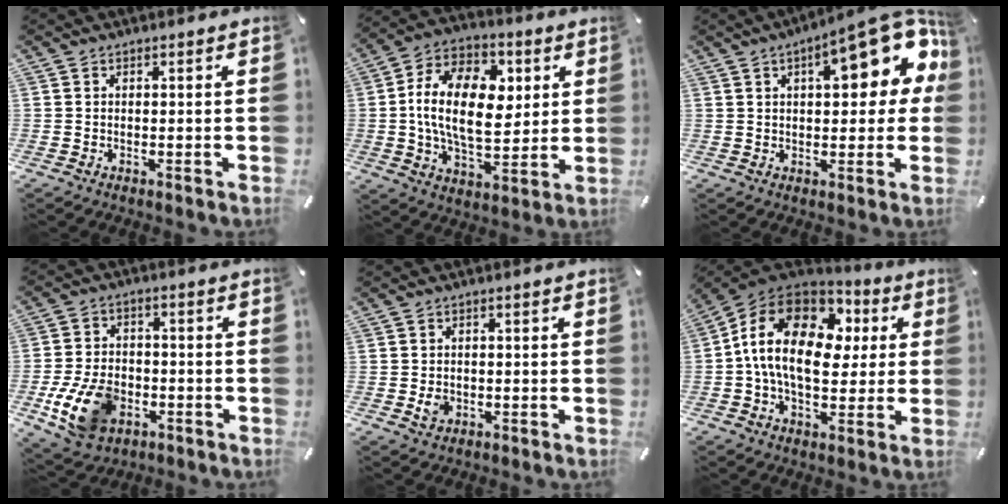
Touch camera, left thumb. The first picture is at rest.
{"total": 18.3, "force": [2.3, 11.3, 14.2], "torque": [-0.270, 0.006, 0.036]}
{"total": 17.4, "force": [6.2, 7.1, 14.6], "torque": [-0.180, -0.021, 0.094]}
{"total": 12.7, "force": [-4.5, 8.7, 8.1], "torque": [-0.166, 0.014, -0.076]}
{"total": 2.6, "force": [-0.5, 2.0, 1.5], "torque": [-0.035, 0.002, -0.011]}
{"total": 19.8, "force": [2.4, 12.8, 14.9], "torque": [-0.293, 0.009, 0.039]}